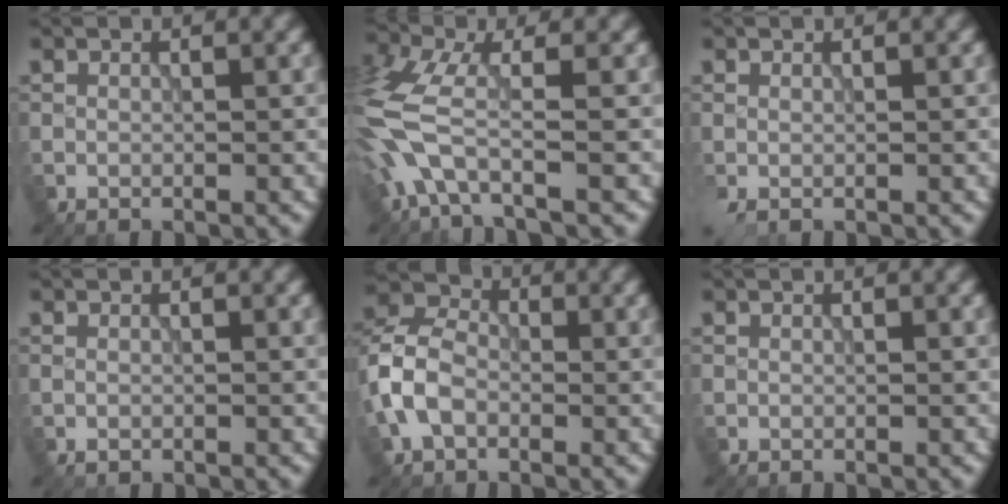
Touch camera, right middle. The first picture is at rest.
{"total": 6.4, "force": [-2.4, 2.4, 5.5], "torque": [-0.147, 0.000, -0.064]}
{"total": 1.0, "force": [0.1, 0.2, 1.0], "torque": [-0.024, -0.001, -0.001]}
{"total": 0.5, "force": [-0.3, 0.3, 0.3], "torque": [-0.008, -0.003, -0.003]}
{"total": 5.5, "force": [-1.3, 4.0, 3.5], "torque": [-0.077, 0.014, -0.039]}
{"total": 0.0}